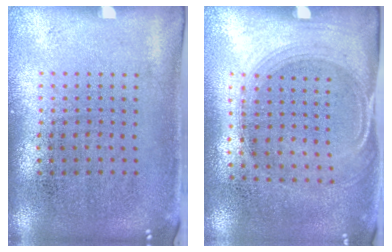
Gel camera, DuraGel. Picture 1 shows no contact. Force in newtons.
{"total": 1.5, "press": 1.3, "slide": 0.7}